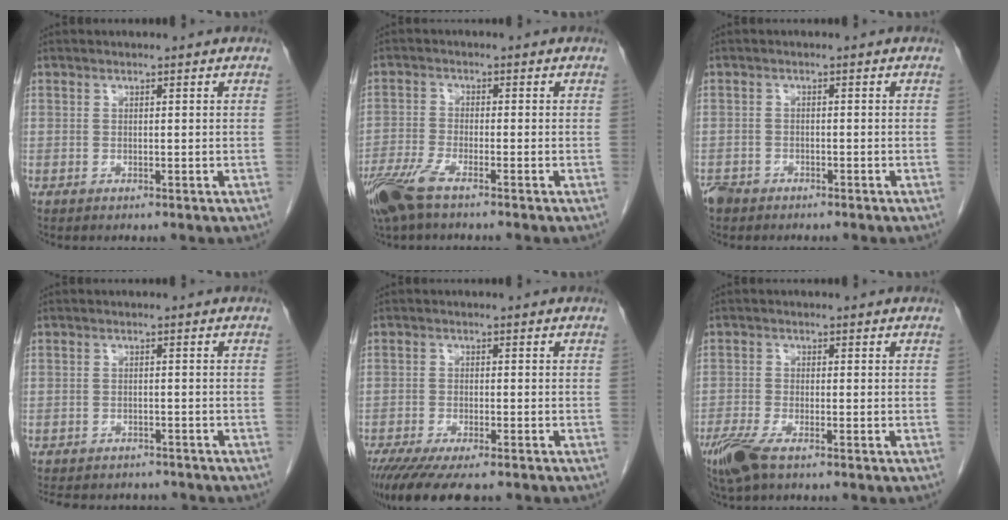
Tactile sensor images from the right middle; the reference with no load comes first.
{"total": 7.1, "force": [-5.2, 1.0, 4.7], "torque": [-0.099, -0.015, -0.102]}
{"total": 2.5, "force": [-2.1, 1.3, 0.5], "torque": [-0.016, 0.002, -0.036]}
{"total": 11.5, "force": [-10.2, 4.0, 3.7], "torque": [-0.080, 0.001, -0.130]}
{"total": 11.2, "force": [-9.0, 2.3, 6.3], "torque": [-0.099, -0.018, -0.140]}
{"total": 5.3, "force": [-3.6, 1.1, 3.7], "torque": [-0.081, -0.014, -0.069]}